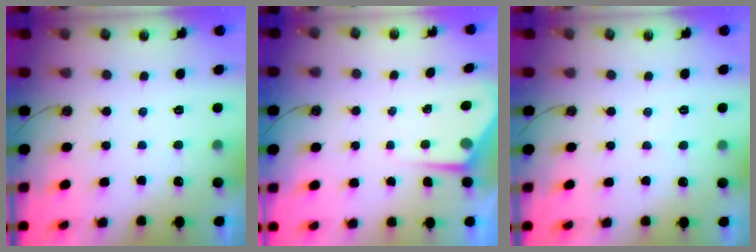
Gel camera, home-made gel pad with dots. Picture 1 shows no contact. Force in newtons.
{"total": 3.8, "press": 3.8, "slide": 0.5}
{"total": 4.2, "press": 4.1, "slide": 0.7}